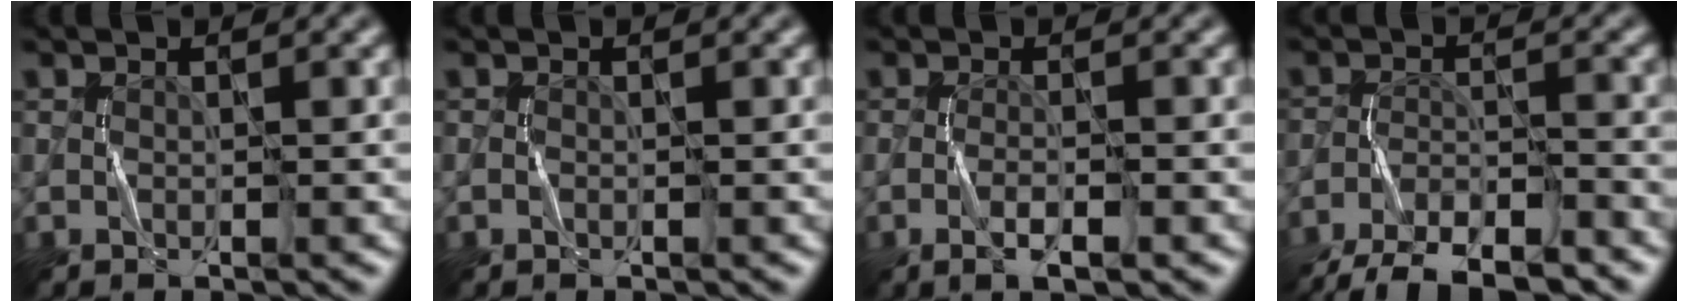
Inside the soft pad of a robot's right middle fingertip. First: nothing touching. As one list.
[{"total": 0.0}, {"total": 2.4, "force": [-1.0, 0.5, 2.2], "torque": [-0.040, 0.002, -0.020]}, {"total": 9.3, "force": [-7.9, 2.4, 4.3], "torque": [-0.070, -0.017, -0.129]}]